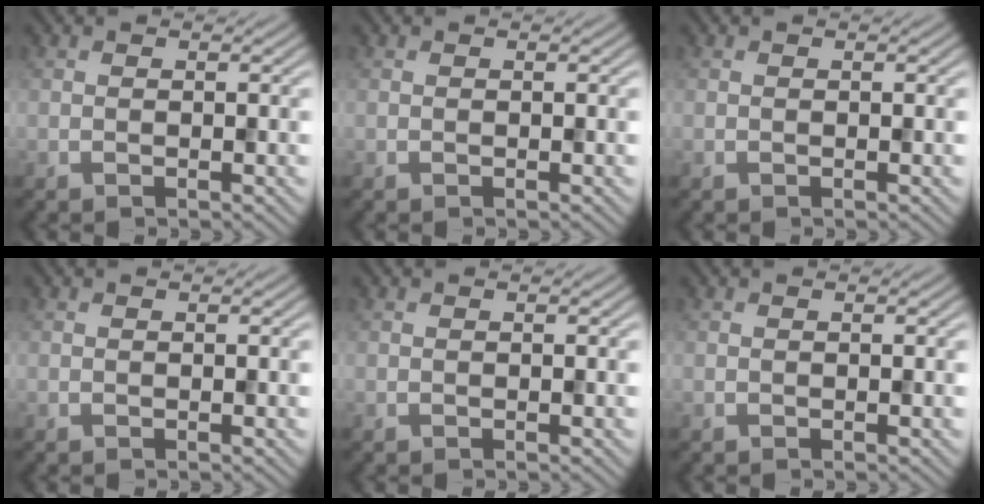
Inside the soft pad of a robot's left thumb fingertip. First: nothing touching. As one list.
[{"total": 0.0}, {"total": 0.0}, {"total": 0.0}, {"total": 0.0}, {"total": 0.0}]